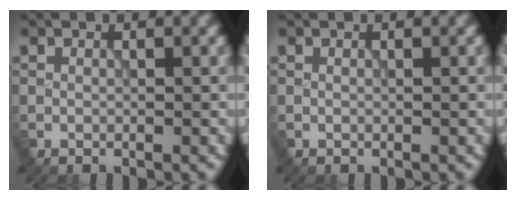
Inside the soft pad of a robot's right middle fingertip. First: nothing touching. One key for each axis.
{"total": 0.0}